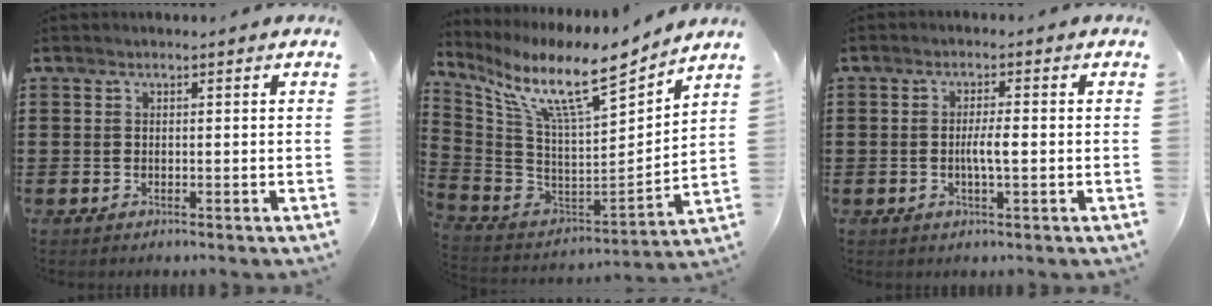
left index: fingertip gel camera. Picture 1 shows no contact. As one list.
[{"total": 12.1, "force": [9.0, 1.9, 7.8], "torque": [-0.177, -0.065, 0.148]}, {"total": 3.2, "force": [-0.4, 0.5, 3.1], "torque": [-0.063, -0.003, -0.010]}]